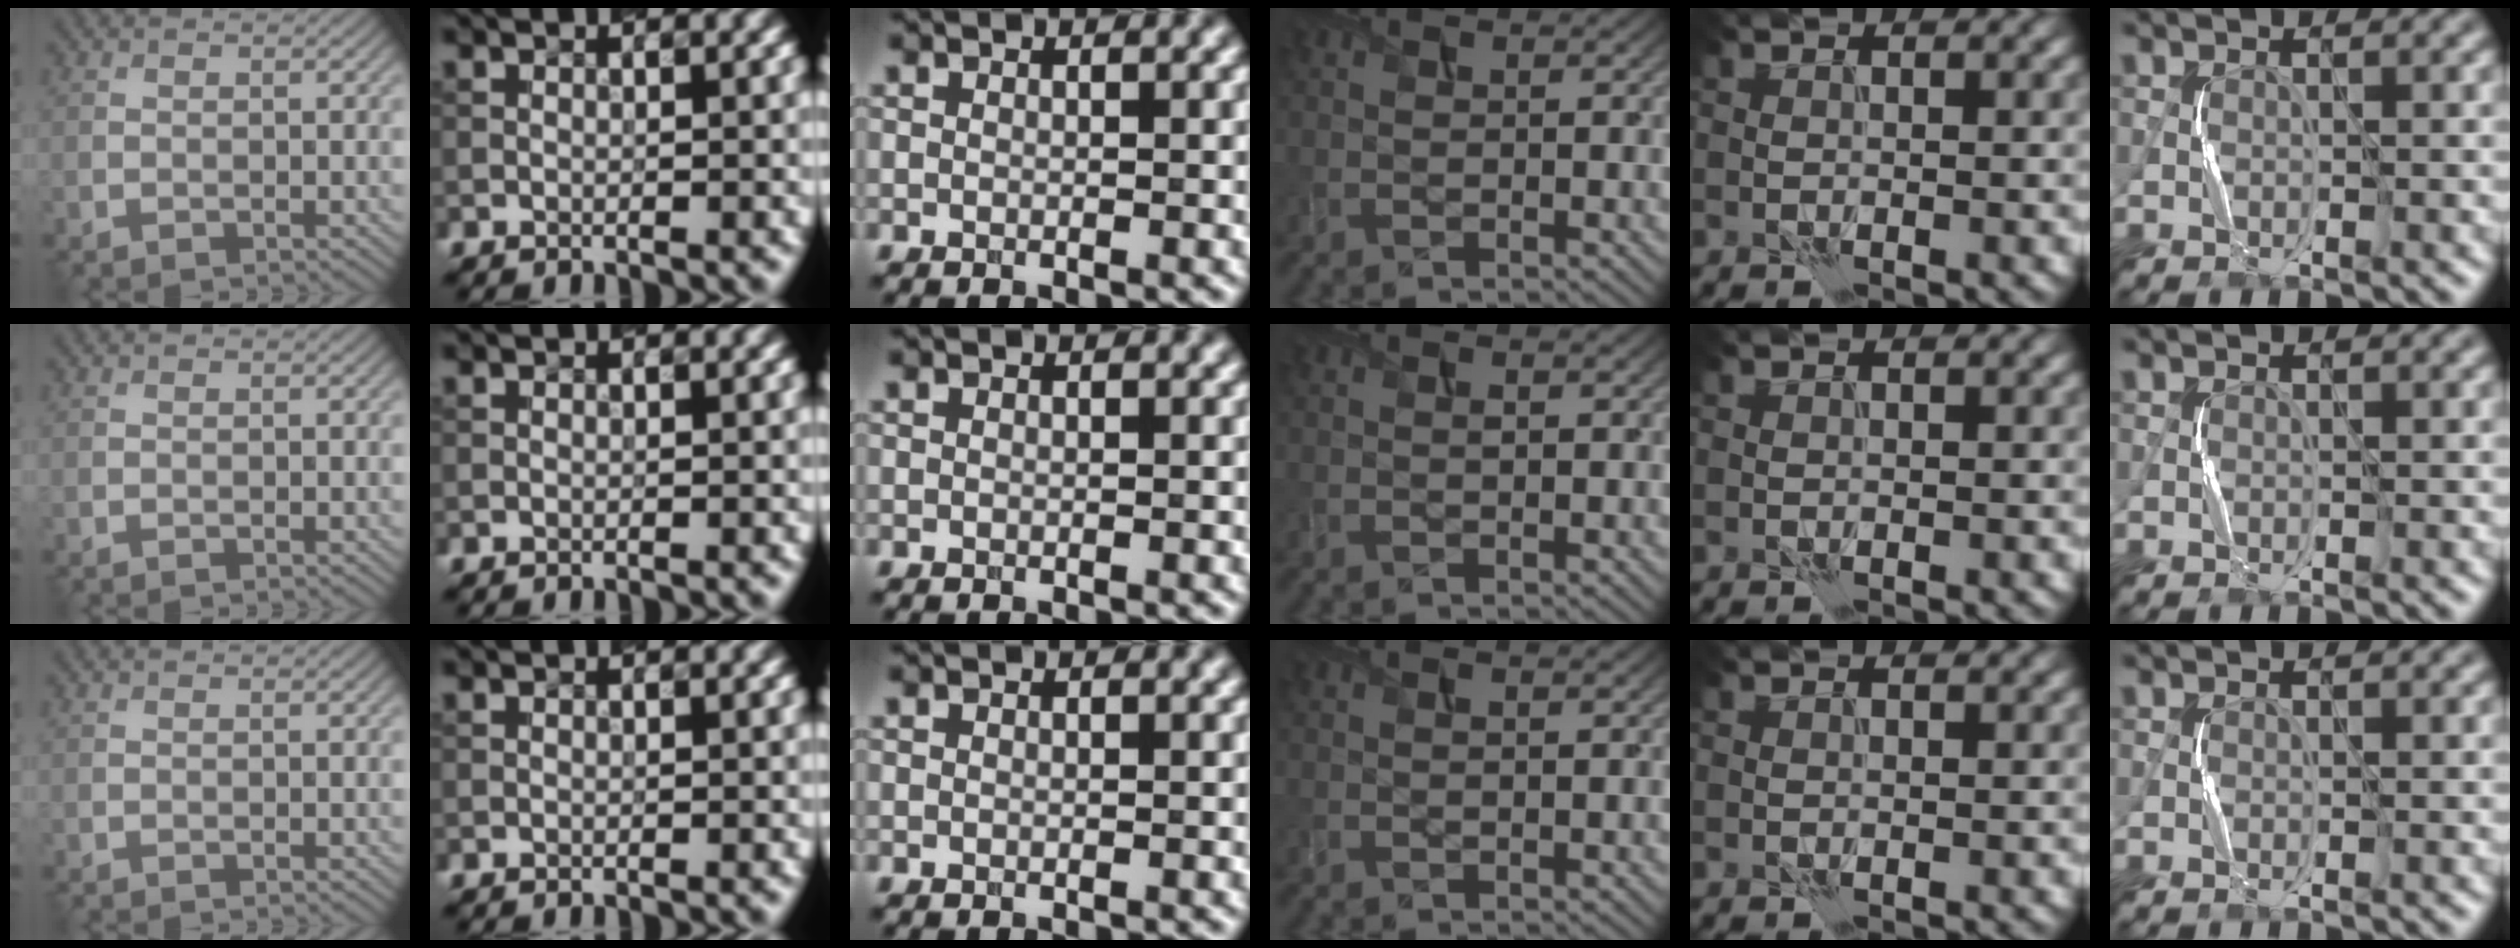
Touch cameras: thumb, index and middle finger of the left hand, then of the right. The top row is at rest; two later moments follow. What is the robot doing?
{"motion": "squeeze", "object": "paper clamp"}